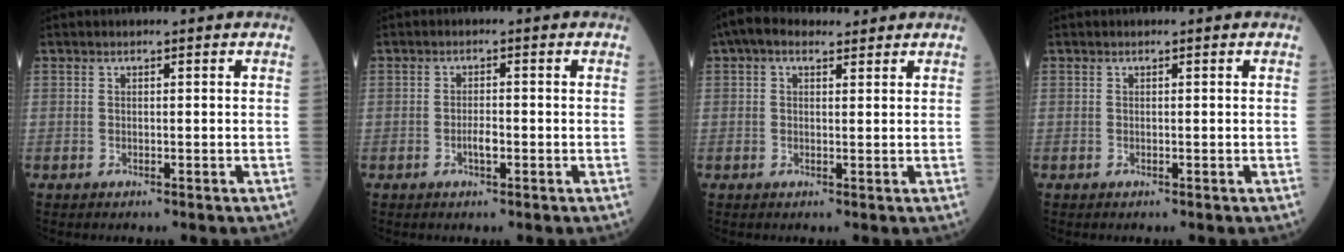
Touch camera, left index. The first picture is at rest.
{"total": 1.8, "force": [-0.6, 0.5, 1.6], "torque": [-0.030, 0.002, -0.011]}
{"total": 4.7, "force": [3.3, 2.3, 2.5], "torque": [-0.055, 0.038, 0.060]}
{"total": 0.0}